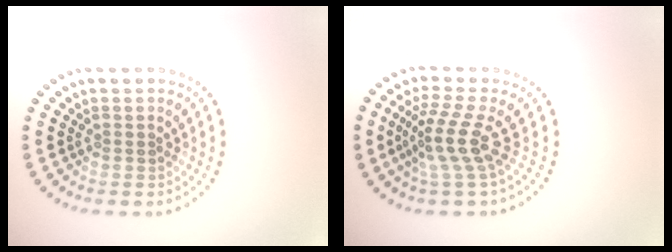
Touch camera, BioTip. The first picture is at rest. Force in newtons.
{"total": 3.5, "press": 2.5, "slide": 2.4}